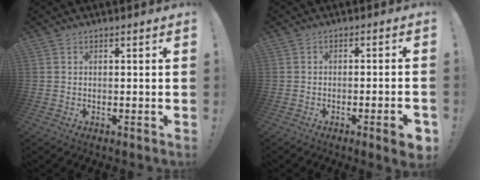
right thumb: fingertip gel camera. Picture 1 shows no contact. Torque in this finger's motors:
{"motor_torque": [0.27, 0.01, 0.60, -0.27, -0.01]}